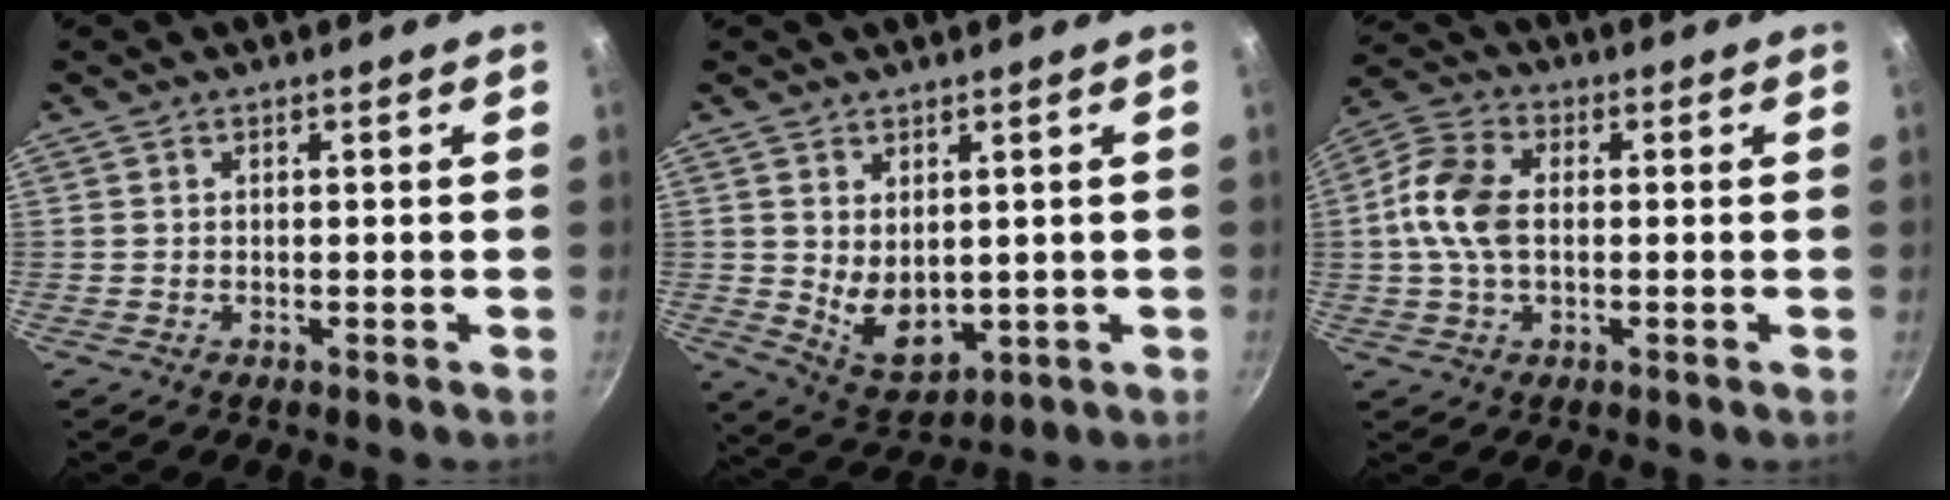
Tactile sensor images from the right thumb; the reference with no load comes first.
{"total": 8.0, "force": [1.2, 5.3, 5.9], "torque": [-0.079, -0.026, 0.045]}
{"total": 10.1, "force": [0.2, 6.4, 7.8], "torque": [-0.153, 0.021, -0.007]}